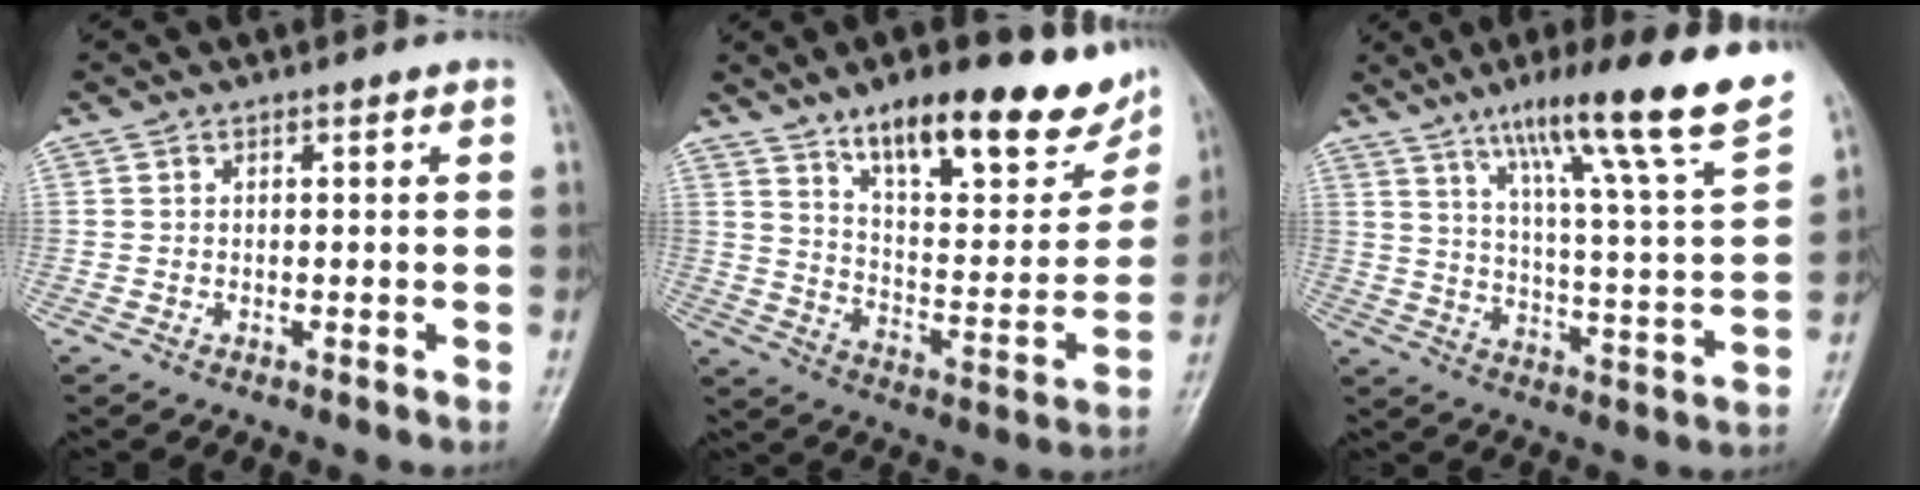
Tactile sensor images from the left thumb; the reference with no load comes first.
{"total": 22.8, "force": [15.6, 7.7, 14.8], "torque": [-0.160, -0.072, 0.240]}
{"total": 21.0, "force": [14.3, 0.7, 15.4], "torque": [-0.213, -0.062, 0.215]}